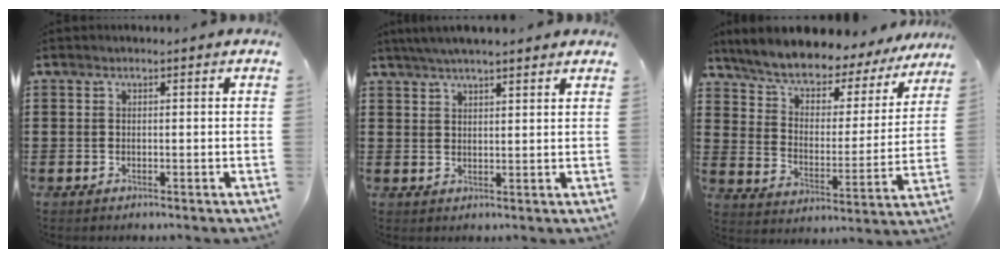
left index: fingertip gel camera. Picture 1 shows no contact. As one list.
[{"total": 3.8, "force": [3.3, 0.2, 1.7], "torque": [-0.042, 0.000, 0.061]}, {"total": 5.7, "force": [5.2, 1.5, 1.7], "torque": [-0.065, -0.043, 0.083]}]